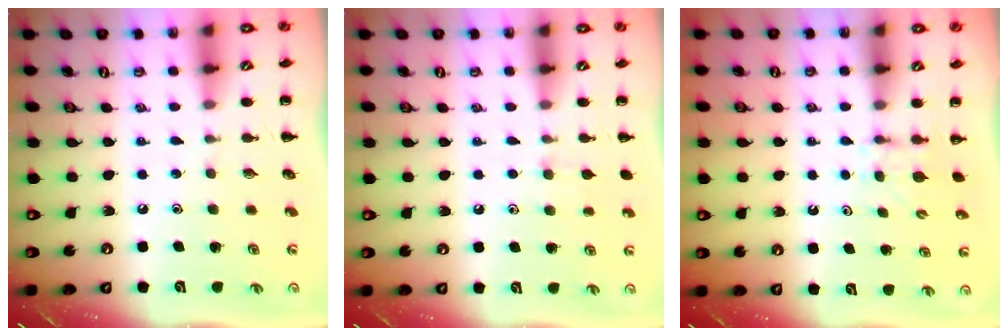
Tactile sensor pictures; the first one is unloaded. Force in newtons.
{"total": 5.7, "press": 5.5, "slide": 1.8}
{"total": 3.5, "press": 3.2, "slide": 1.4}